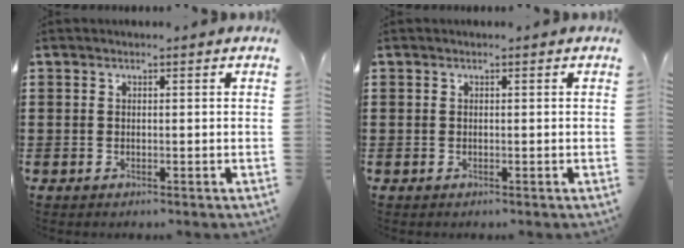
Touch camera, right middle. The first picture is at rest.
{"total": 0.0}